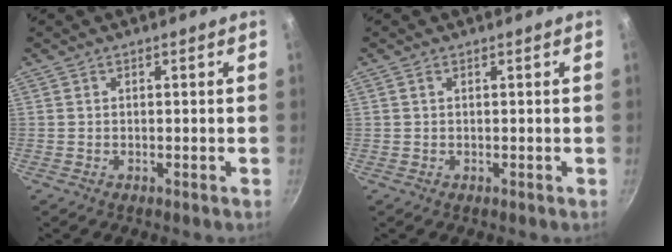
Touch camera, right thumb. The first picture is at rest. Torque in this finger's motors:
{"motor_torque": [0.04, -0.08, -0.29, 0.25, -0.07]}